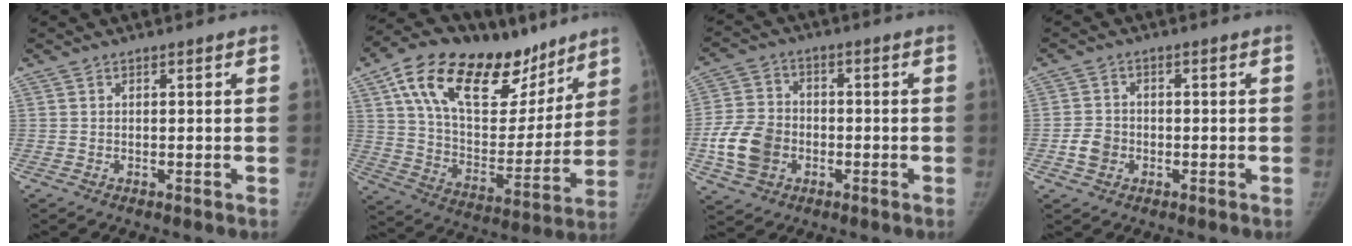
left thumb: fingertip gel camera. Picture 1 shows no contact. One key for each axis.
{"total": 29.7, "fx": 17.5, "fy": 14.8, "fz": 19.0, "tx": -0.267, "ty": -0.023, "tz": 0.287}
{"total": 10.8, "fx": -2.9, "fy": 8.6, "fz": 5.9, "tx": -0.101, "ty": 0.015, "tz": -0.055}
{"total": 4.2, "fx": -1.3, "fy": 3.6, "fz": 1.9, "tx": -0.024, "ty": 0.011, "tz": -0.024}